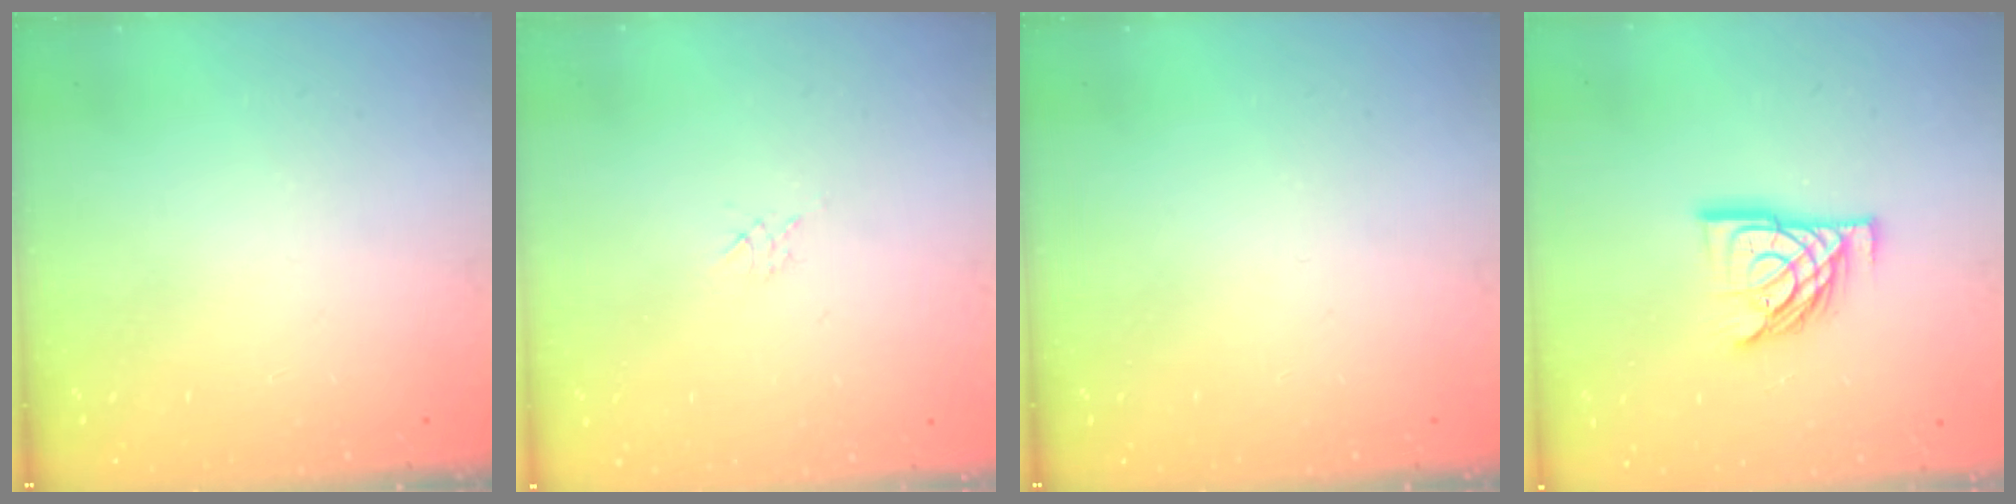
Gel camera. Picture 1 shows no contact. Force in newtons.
{"total": 2.2, "press": 2.2, "slide": 0.4}
{"total": 0.0}
{"total": 13.2, "press": 13.2, "slide": 1.1}